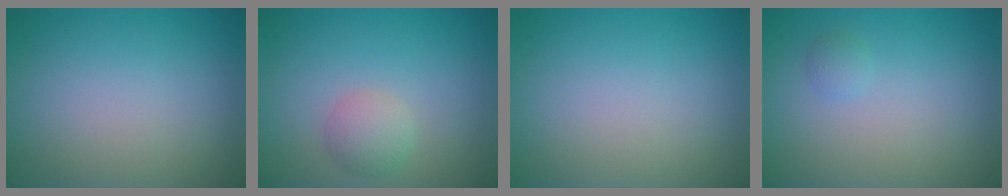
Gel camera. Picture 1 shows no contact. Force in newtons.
{"total": 2.1, "press": 2.1, "slide": 0.1}
{"total": 0.0}
{"total": 0.7, "press": 0.7, "slide": 0.1}